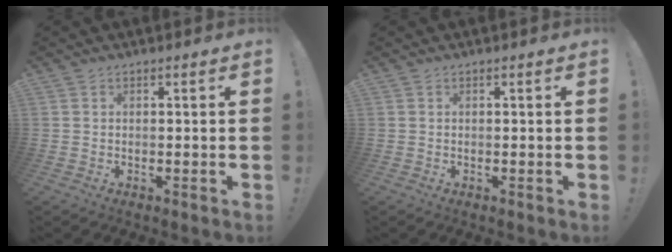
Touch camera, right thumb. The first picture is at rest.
{"total": 0.0}